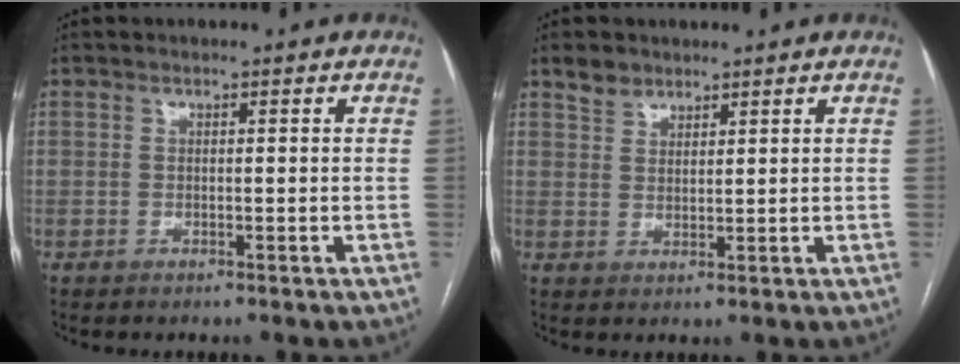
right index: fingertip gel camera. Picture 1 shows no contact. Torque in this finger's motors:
{"motor_torque": [-0.01, 0.06, 0.03, 0.02]}